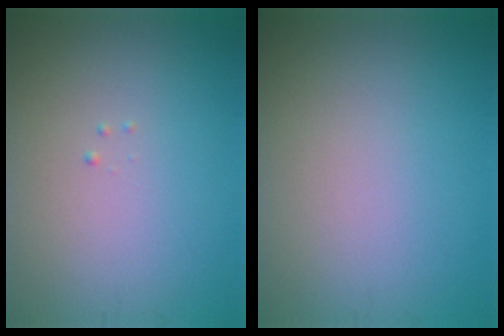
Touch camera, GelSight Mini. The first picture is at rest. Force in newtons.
{"total": 0.0}